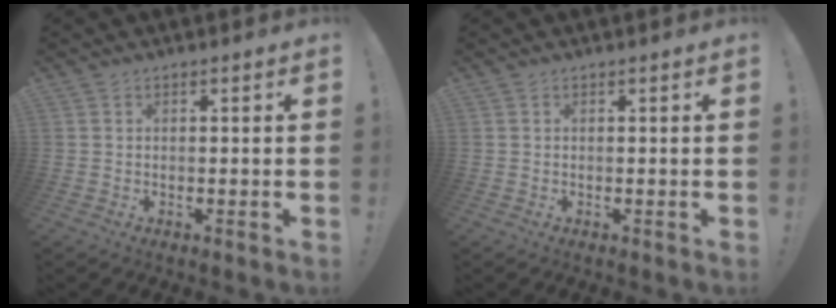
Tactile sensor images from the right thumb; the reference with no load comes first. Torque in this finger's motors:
{"motor_torque": [0.00, -0.01, 0.00, 0.00, 0.01]}